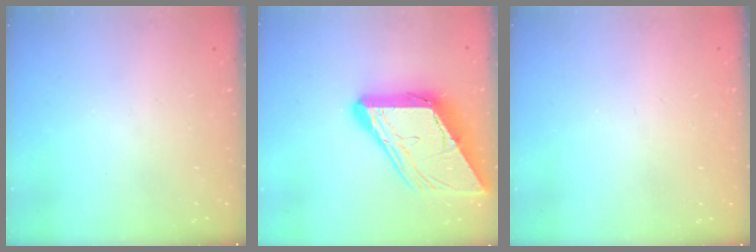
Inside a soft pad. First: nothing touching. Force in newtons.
{"total": 17.5, "press": 17.4, "slide": 1.7}
{"total": 1.5, "press": 1.5, "slide": 0.1}